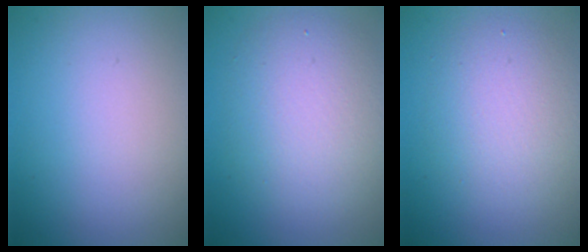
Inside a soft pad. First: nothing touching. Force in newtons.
{"total": 5.1, "press": 5.1, "slide": 0.5}
{"total": 2.5, "press": 2.5, "slide": 0.4}